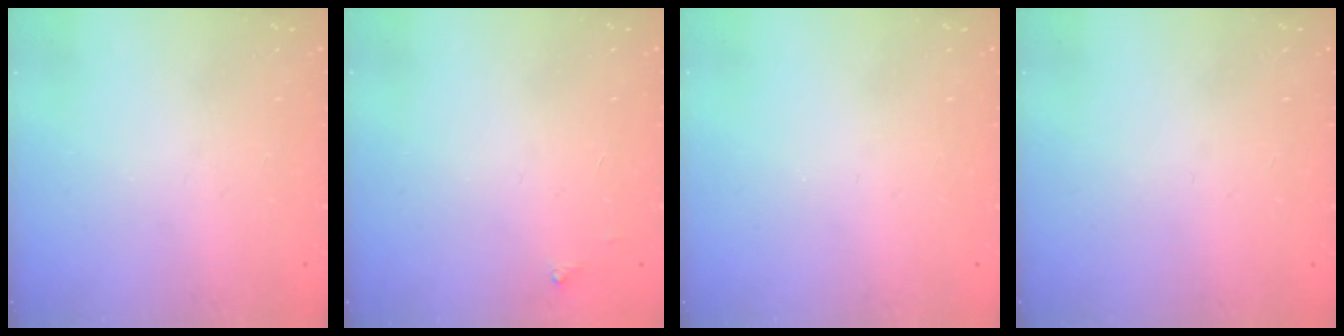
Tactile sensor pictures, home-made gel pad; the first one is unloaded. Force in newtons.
{"total": 2.5, "press": 2.5, "slide": 0.4}
{"total": 0.0}
{"total": 0.0}